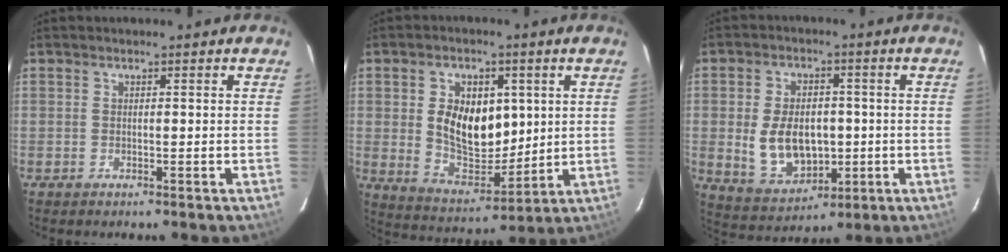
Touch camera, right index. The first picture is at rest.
{"total": 12.7, "force": [2.2, 8.2, 9.5], "torque": [-0.177, -0.001, 0.054]}
{"total": 11.4, "force": [-1.0, 8.0, 8.1], "torque": [-0.170, -0.005, 0.005]}